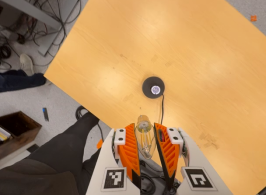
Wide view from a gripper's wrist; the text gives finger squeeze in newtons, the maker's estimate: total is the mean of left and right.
{"total": 11.5, "left": 11.6, "right": 11.4}